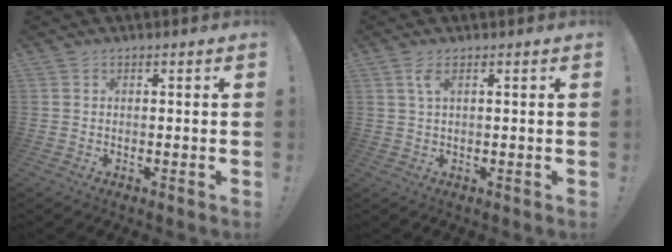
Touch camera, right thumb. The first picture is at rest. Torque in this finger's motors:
{"motor_torque": [-0.29, 0.41, -0.35, 0.12, -0.01]}